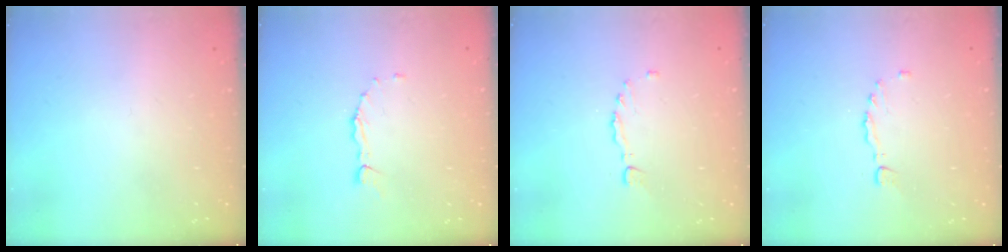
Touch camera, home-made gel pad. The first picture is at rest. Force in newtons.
{"total": 1.9, "press": 1.9, "slide": 0.2}
{"total": 1.4, "press": 1.3, "slide": 0.3}
{"total": 1.4, "press": 1.3, "slide": 0.3}